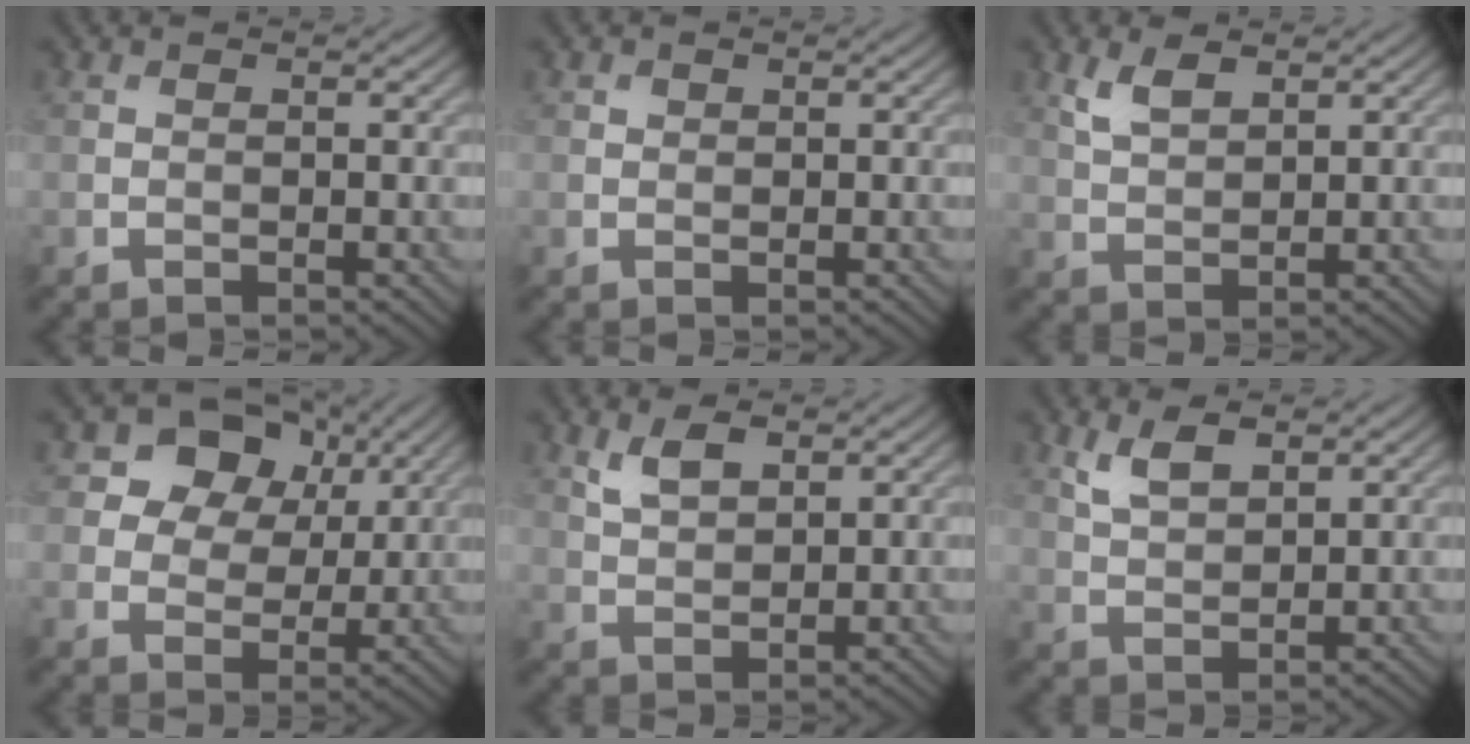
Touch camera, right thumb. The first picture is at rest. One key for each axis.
{"total": 0.6, "fx": 0.4, "fy": 0.5, "fz": 0.1, "tx": 0.000, "ty": -0.004, "tz": 0.007}
{"total": 3.4, "fx": 2.1, "fy": 1.5, "fz": 2.3, "tx": -0.056, "ty": -0.001, "tz": 0.045}
{"total": 10.7, "fx": 5.3, "fy": 7.9, "fz": 4.9, "tx": -0.118, "ty": 0.016, "tz": 0.093}
{"total": 3.7, "fx": 2.1, "fy": 1.8, "fz": 2.5, "tx": -0.057, "ty": -0.002, "tz": 0.044}
{"total": 3.9, "fx": 2.3, "fy": 1.7, "fz": 2.6, "tx": -0.062, "ty": -0.003, "tz": 0.049}